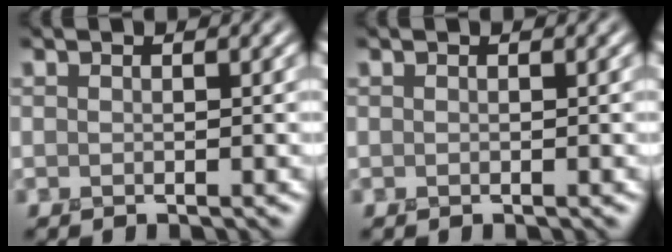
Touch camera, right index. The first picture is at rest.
{"total": 0.0}